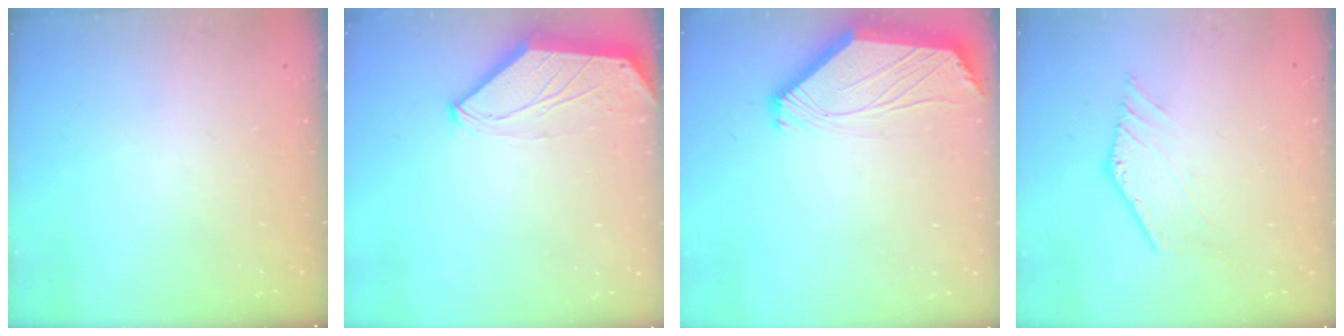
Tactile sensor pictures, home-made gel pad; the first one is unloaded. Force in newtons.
{"total": 0.0}
{"total": 2.5, "press": 2.5, "slide": 0.6}
{"total": 0.0}